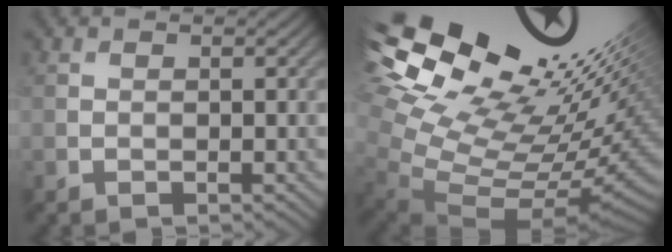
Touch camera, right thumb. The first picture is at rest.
{"total": 18.2, "force": [7.8, 9.8, 13.2], "torque": [-0.242, 0.020, 0.170]}